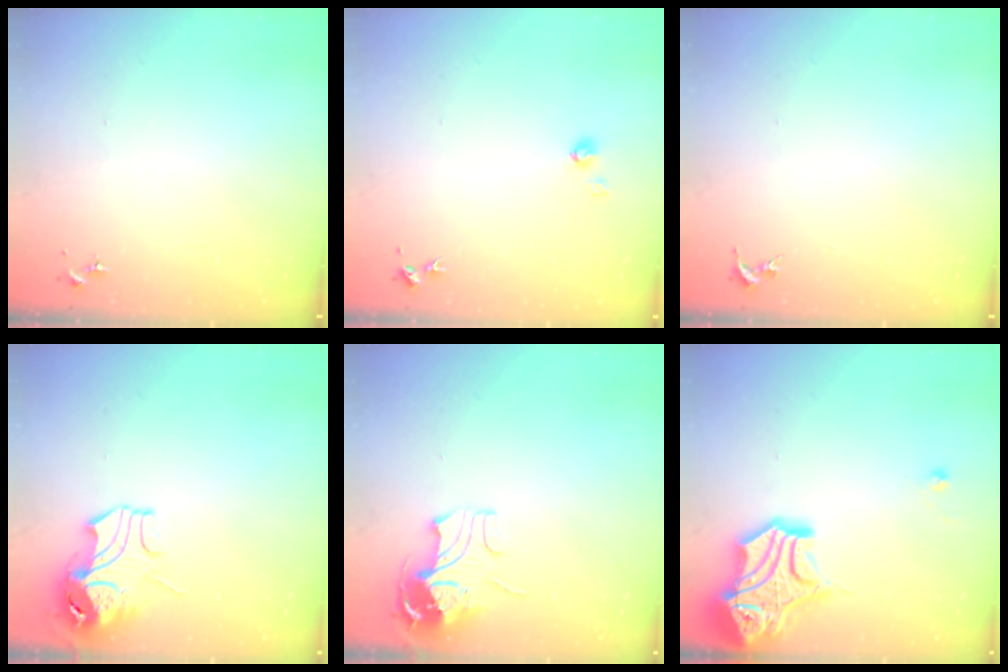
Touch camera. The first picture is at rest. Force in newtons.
{"total": 4.0, "press": 4.0, "slide": 0.3}
{"total": 0.0}
{"total": 10.8, "press": 10.7, "slide": 1.3}
{"total": 9.8, "press": 9.7, "slide": 1.2}
{"total": 17.1, "press": 16.9, "slide": 2.2}